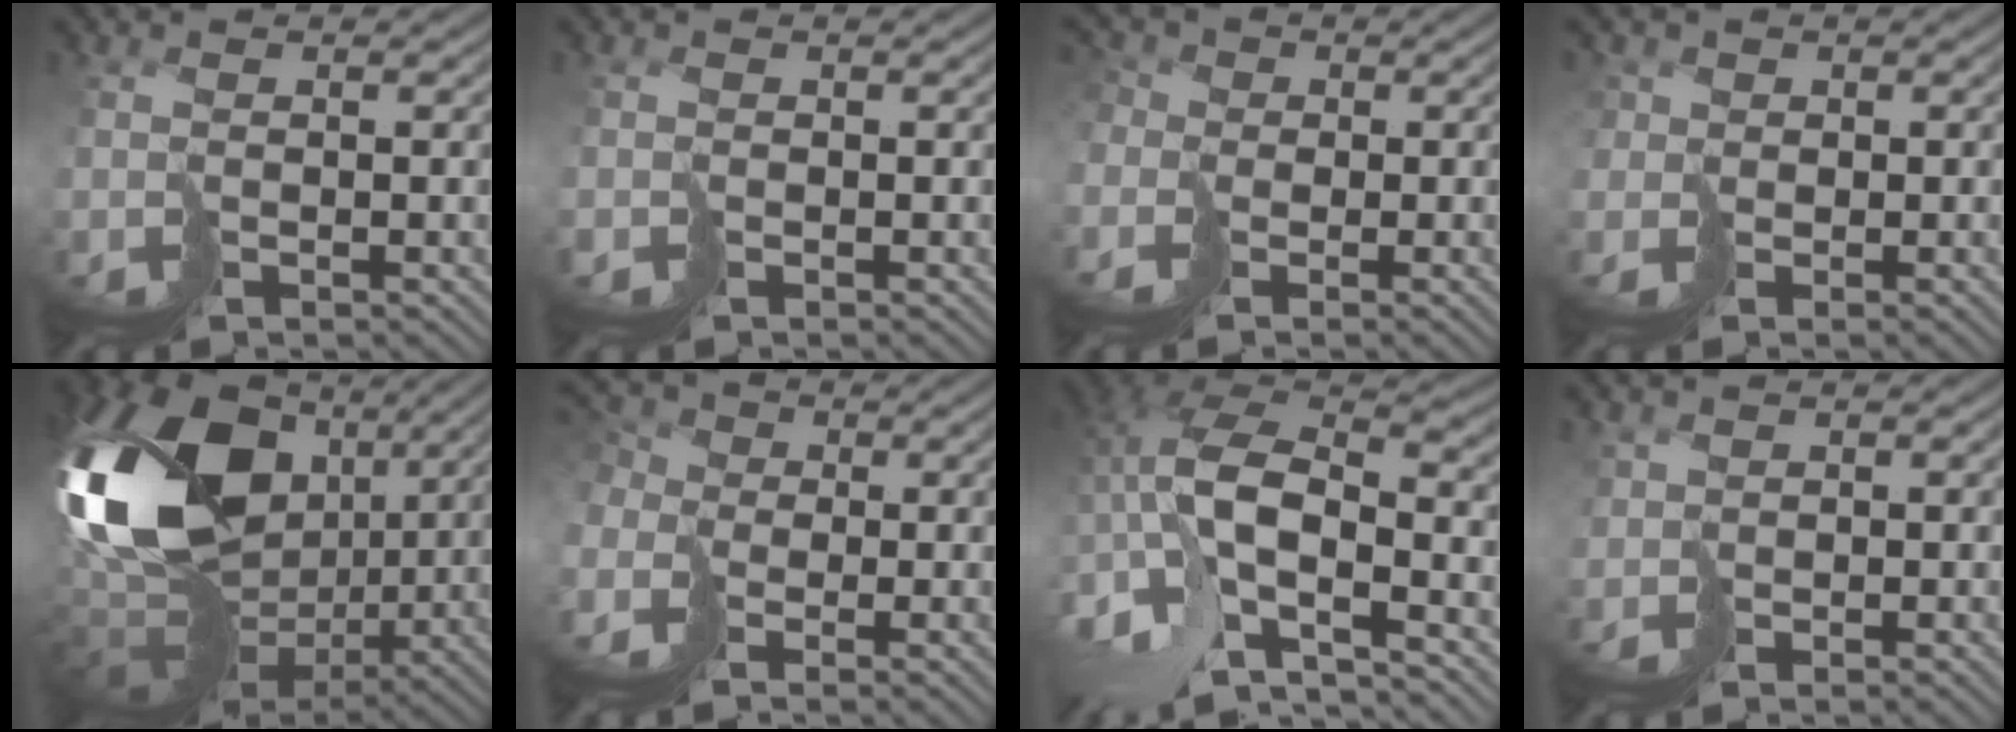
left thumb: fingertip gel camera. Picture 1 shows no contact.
{"total": 0.7, "force": [-0.6, 0.3, -0.2], "torque": [0.009, -0.004, -0.013]}
{"total": 4.3, "force": [-0.5, 3.8, 1.9], "torque": [-0.061, 0.012, -0.028]}
{"total": 2.8, "force": [0.7, 2.7, 0.4], "torque": [-0.025, 0.009, -0.005]}
{"total": 20.2, "force": [2.0, 13.4, 15.0], "torque": [-0.337, -0.013, 0.052]}
{"total": 6.5, "force": [-1.9, 5.1, 3.5], "torque": [-0.107, 0.000, -0.036]}
{"total": 13.2, "force": [-5.0, 6.2, 10.5], "torque": [-0.258, -0.009, -0.081]}
{"total": 1.0, "force": [0.6, 0.7, -0.4], "torque": [0.002, -0.004, 0.007]}